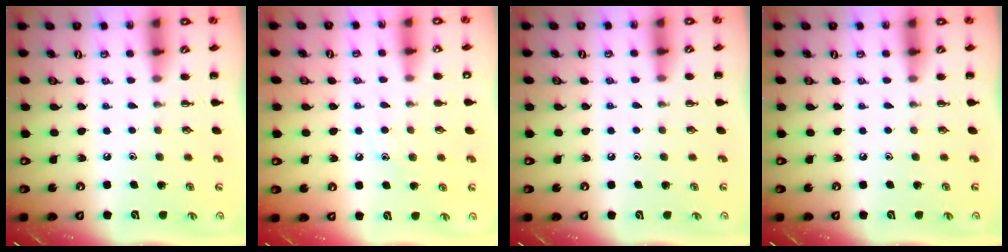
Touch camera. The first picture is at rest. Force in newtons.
{"total": 8.5, "press": 8.3, "slide": 1.6}
{"total": 6.3, "press": 6.0, "slide": 2.0}
{"total": 0.0}